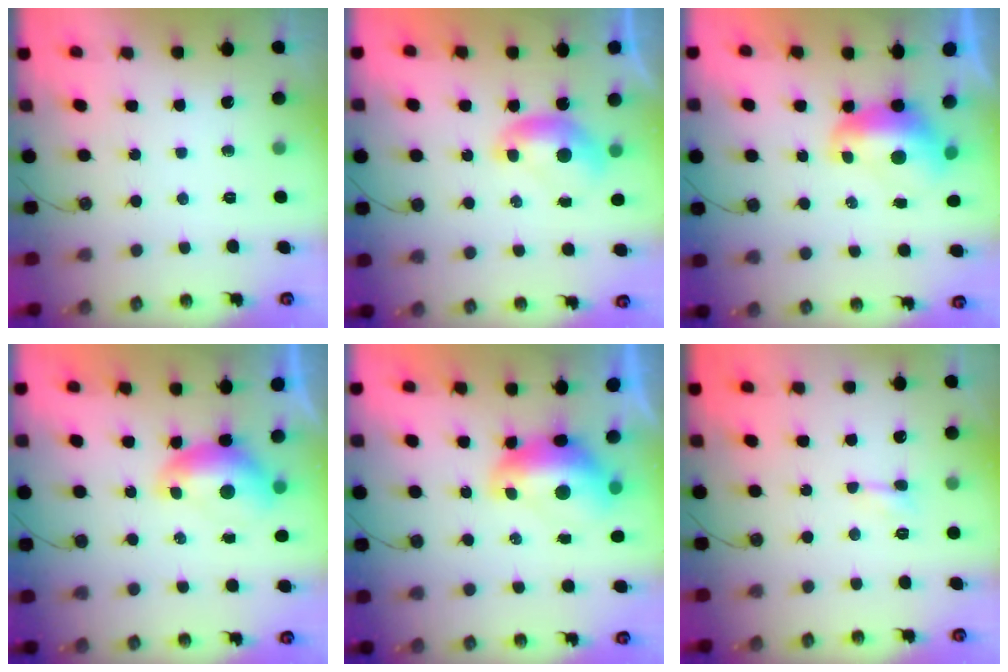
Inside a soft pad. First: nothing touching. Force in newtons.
{"total": 0.0}
{"total": 1.8, "press": 1.6, "slide": 0.8}
{"total": 0.0}
{"total": 2.8, "press": 2.7, "slide": 0.7}
{"total": 1.7, "press": 1.6, "slide": 0.5}